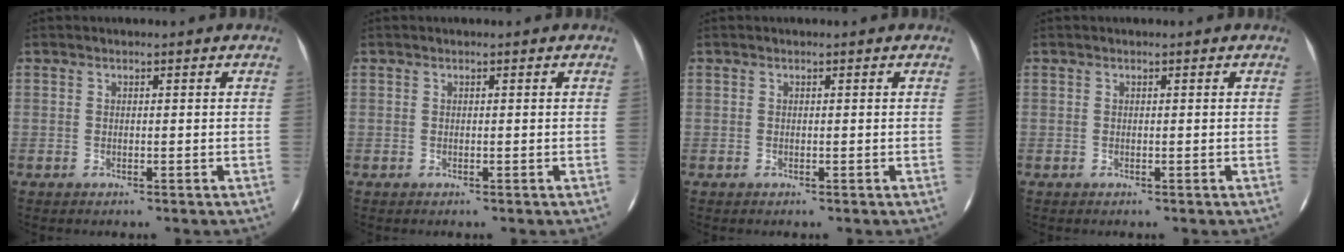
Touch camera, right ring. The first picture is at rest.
{"total": 0.0}
{"total": 0.0}
{"total": 0.0}